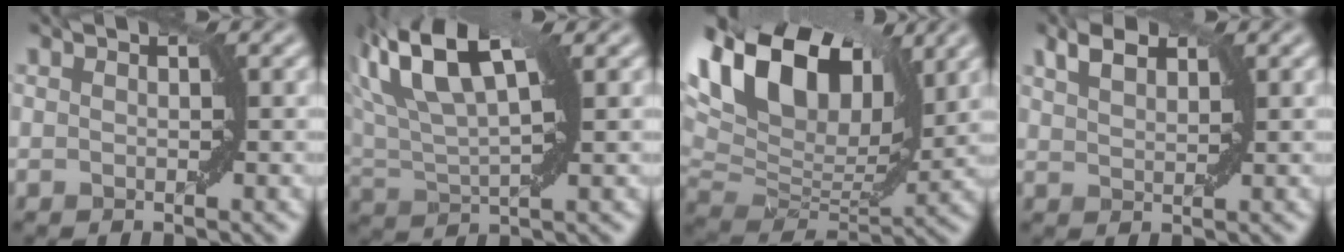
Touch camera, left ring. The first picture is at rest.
{"total": 9.6, "force": [4.6, 3.7, 7.6], "torque": [-0.153, 0.024, 0.079]}
{"total": 15.8, "force": [7.7, 8.2, 11.1], "torque": [-0.221, 0.042, 0.130]}
{"total": 2.2, "force": [1.6, 1.0, 1.2], "torque": [-0.026, 0.006, 0.035]}